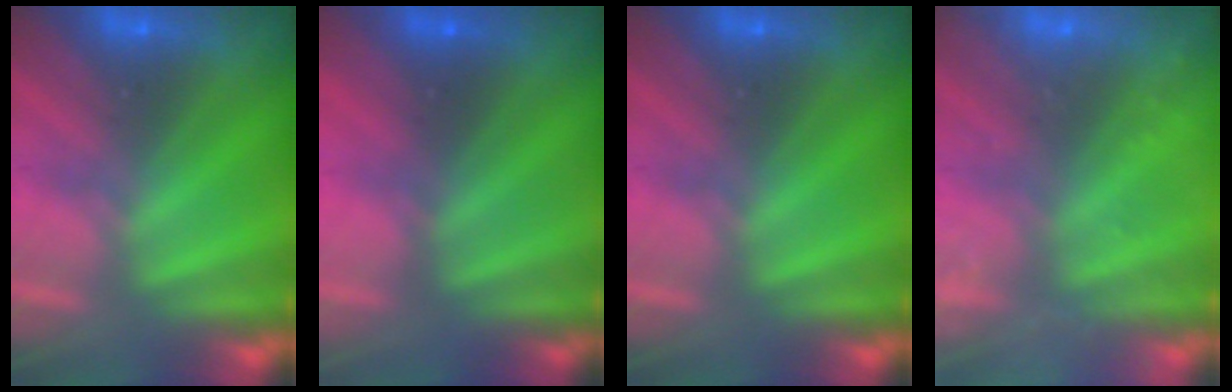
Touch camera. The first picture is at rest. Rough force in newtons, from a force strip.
{"total": 3.1}
{"total": 0.0}
{"total": 2.6}